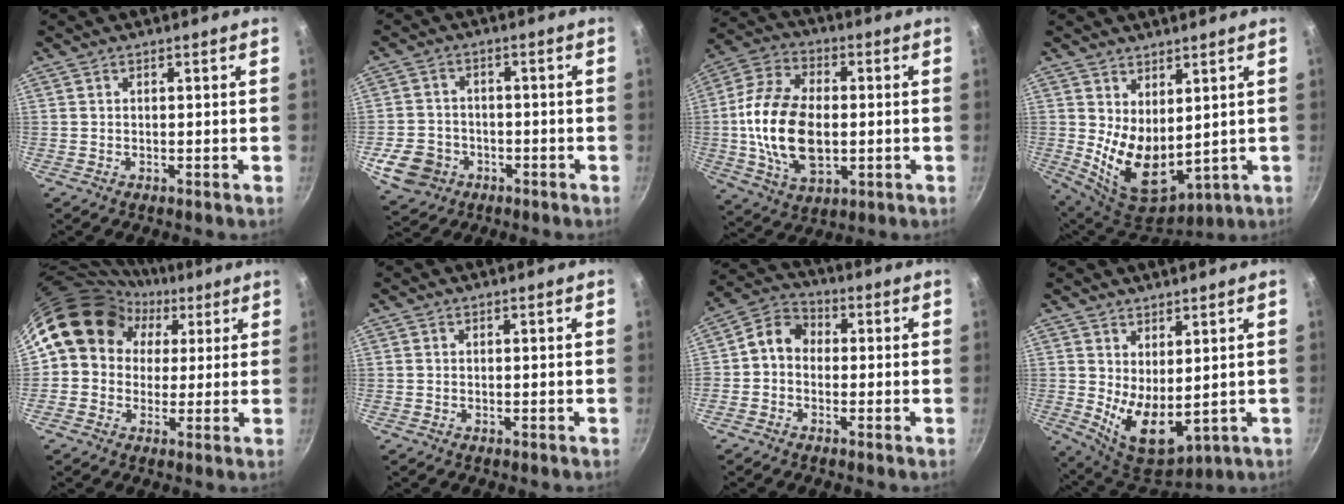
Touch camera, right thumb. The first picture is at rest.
{"total": 8.9, "force": [-3.4, 7.4, 3.7], "torque": [-0.057, 0.023, -0.052]}
{"total": 17.9, "force": [-0.9, 10.9, 14.2], "torque": [-0.258, 0.011, -0.019]}
{"total": 11.7, "force": [1.9, 7.1, 9.1], "torque": [-0.129, -0.043, 0.061]}
{"total": 14.6, "force": [3.9, 12.6, 6.4], "torque": [-0.075, 0.029, 0.050]}
{"total": 0.0}
{"total": 6.1, "force": [-0.5, 4.9, 3.6], "torque": [-0.052, 0.024, -0.032]}
{"total": 9.8, "force": [1.5, 5.3, 8.1], "torque": [-0.105, -0.034, 0.049]}